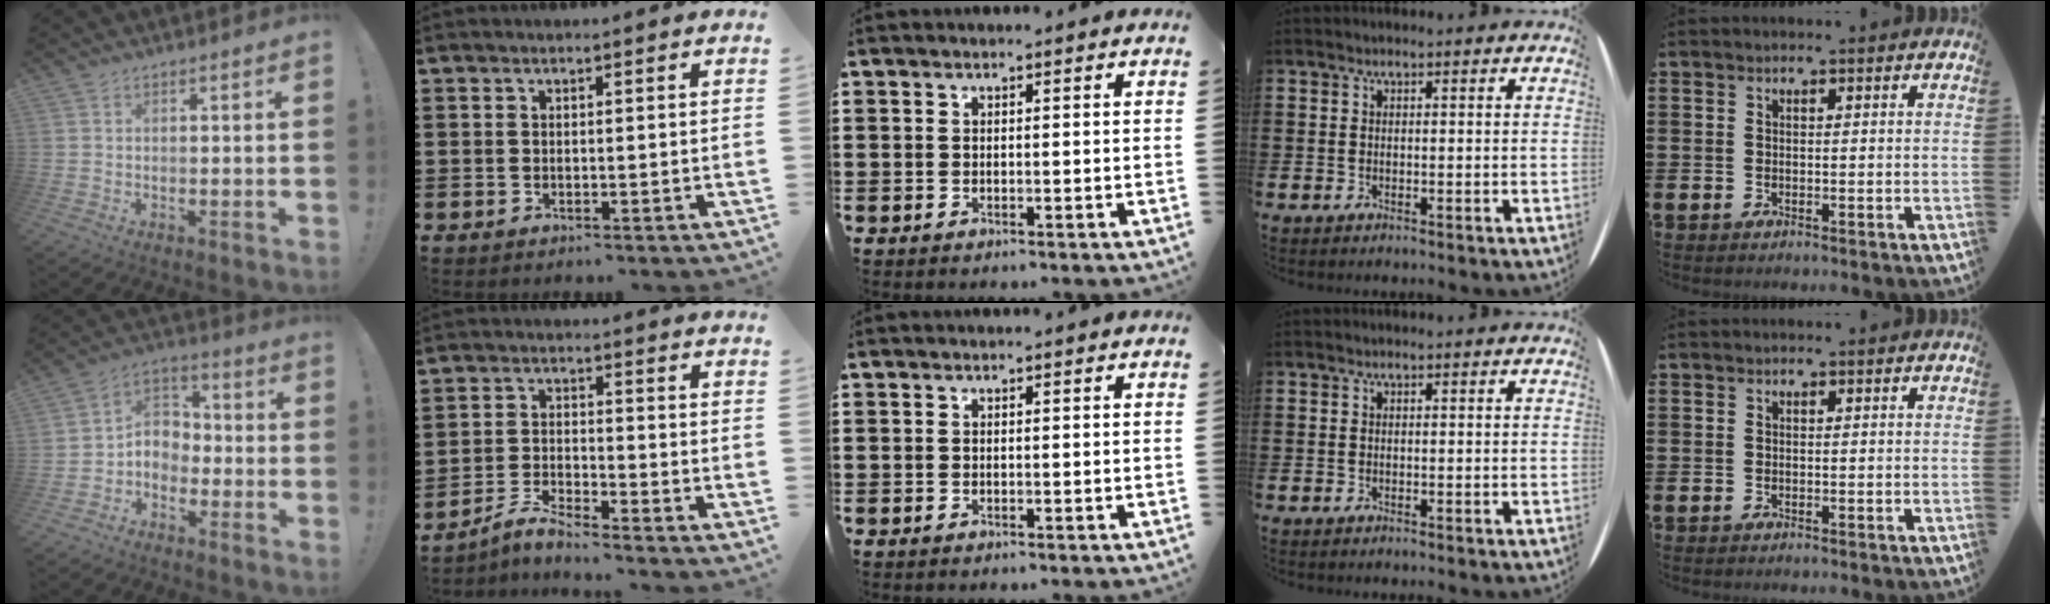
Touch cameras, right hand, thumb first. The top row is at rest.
{"thumb": {"total": 6.3, "force": [-1.9, 5.7, 1.8], "torque": [-0.026, 0.013, -0.027]}, "index": {"total": 3.8, "force": [-3.6, 0.2, 1.2], "torque": [-0.038, 0.002, -0.075]}}